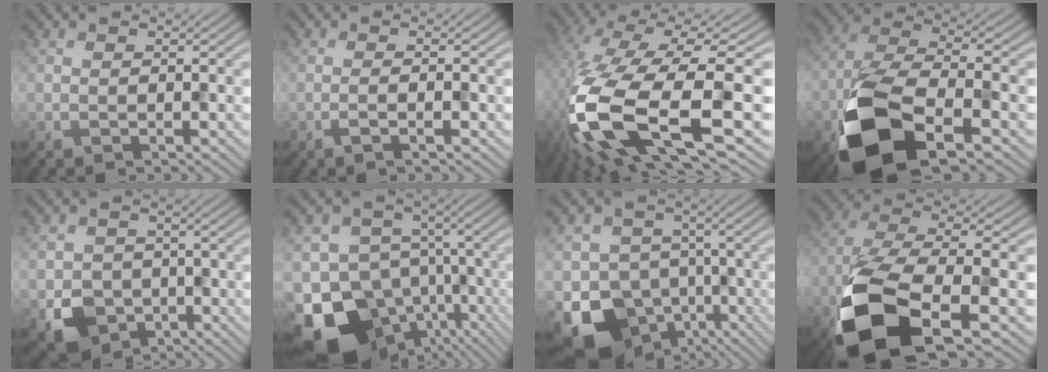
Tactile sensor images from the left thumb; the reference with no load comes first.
{"total": 1.9, "force": [-0.7, 0.2, 1.8], "torque": [-0.027, 0.007, -0.019]}
{"total": 17.7, "force": [-4.2, 6.4, 16.0], "torque": [-0.361, -0.033, -0.054]}
{"total": 13.3, "force": [-6.6, 6.0, 9.9], "torque": [-0.209, -0.022, -0.132]}
{"total": 7.0, "force": [-2.5, 5.9, 2.7], "torque": [-0.056, -0.023, -0.052]}
{"total": 19.5, "force": [-11.3, 13.4, 8.6], "torque": [-0.190, -0.043, -0.151]}
{"total": 12.9, "force": [-6.5, 10.2, 4.4], "torque": [-0.099, -0.030, -0.117]}
{"total": 14.5, "force": [-6.7, 6.0, 11.3], "torque": [-0.241, -0.029, -0.131]}